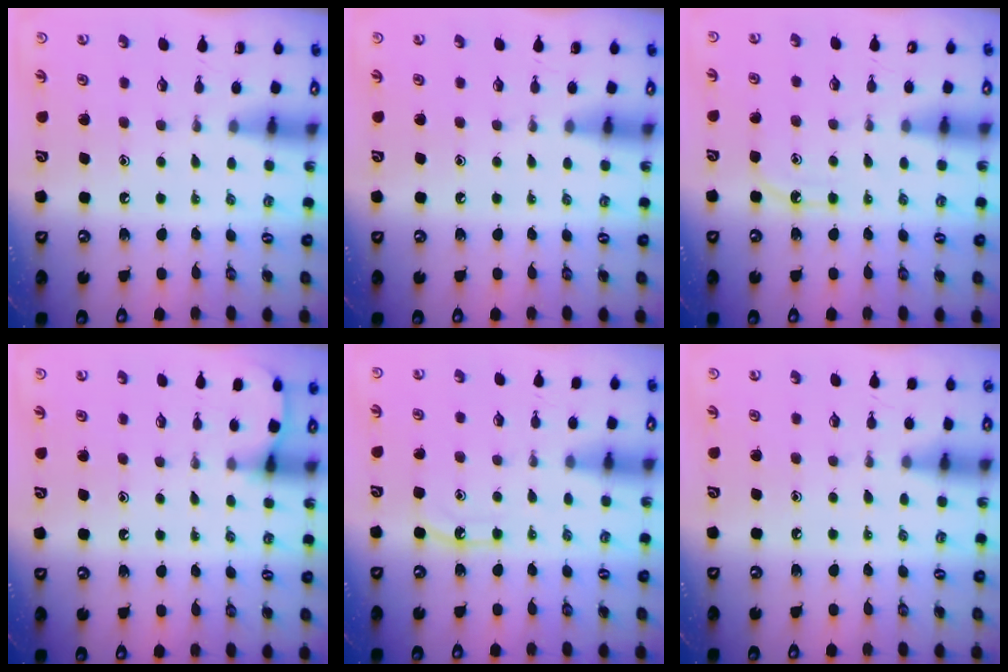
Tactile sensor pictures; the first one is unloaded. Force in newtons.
{"total": 0.0}
{"total": 5.6, "press": 5.6, "slide": 0.7}
{"total": 3.9, "press": 3.9, "slide": 0.6}
{"total": 6.2, "press": 6.2, "slide": 0.5}
{"total": 4.2, "press": 4.1, "slide": 0.6}